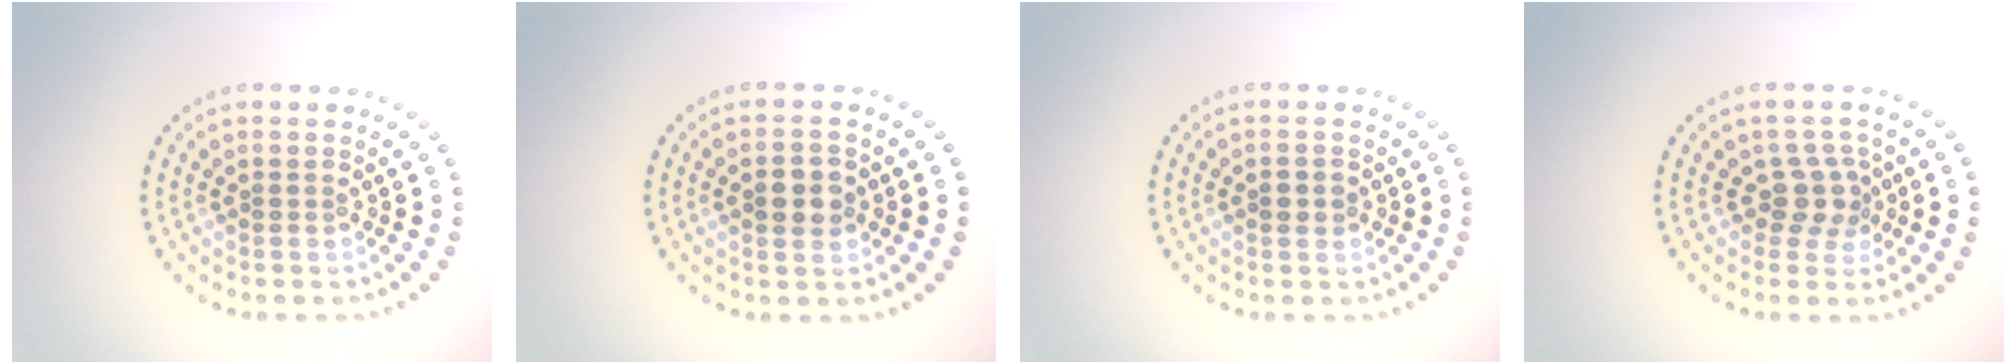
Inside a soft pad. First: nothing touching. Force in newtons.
{"total": 3.1, "press": 3.1, "slide": 0.1}
{"total": 1.2, "press": 1.2, "slide": 0.2}
{"total": 2.6, "press": 2.1, "slide": 1.5}